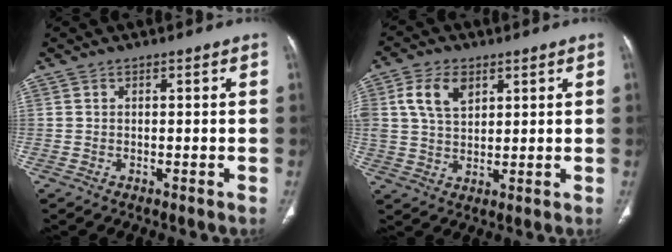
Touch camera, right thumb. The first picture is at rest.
{"total": 7.9, "force": [3.2, 5.0, 5.2], "torque": [-0.089, -0.007, 0.064]}